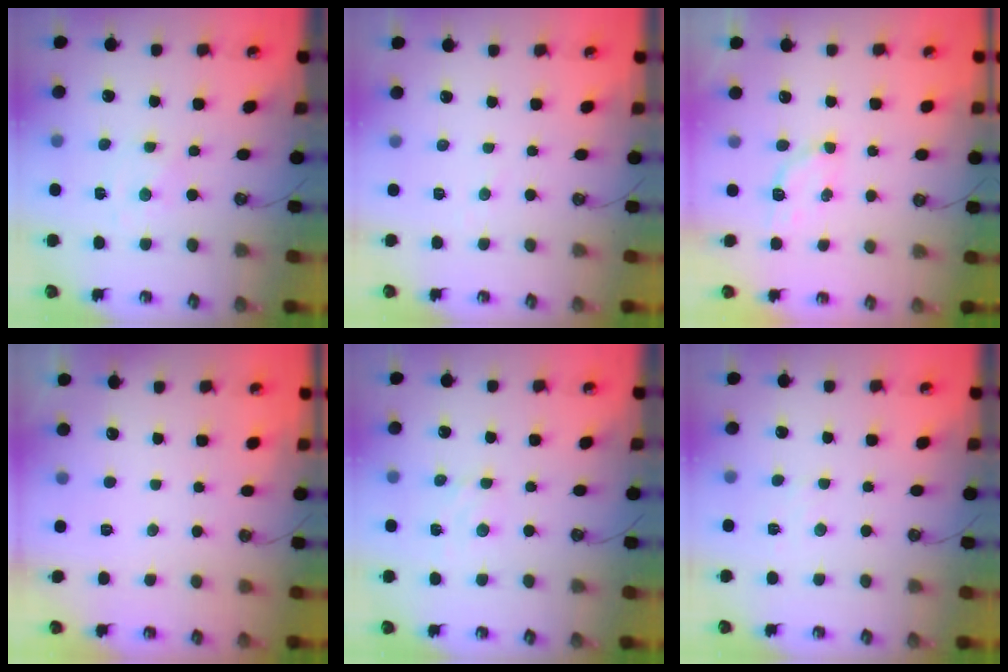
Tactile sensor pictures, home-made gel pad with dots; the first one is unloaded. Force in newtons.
{"total": 2.7, "press": 2.7, "slide": 0.3}
{"total": 3.8, "press": 3.8, "slide": 0.5}
{"total": 0.0}
{"total": 2.5, "press": 2.5, "slide": 0.4}
{"total": 3.0, "press": 3.0, "slide": 0.5}